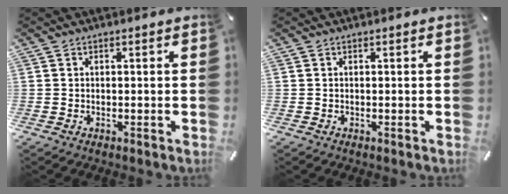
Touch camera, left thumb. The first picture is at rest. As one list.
[{"total": 0.0}]